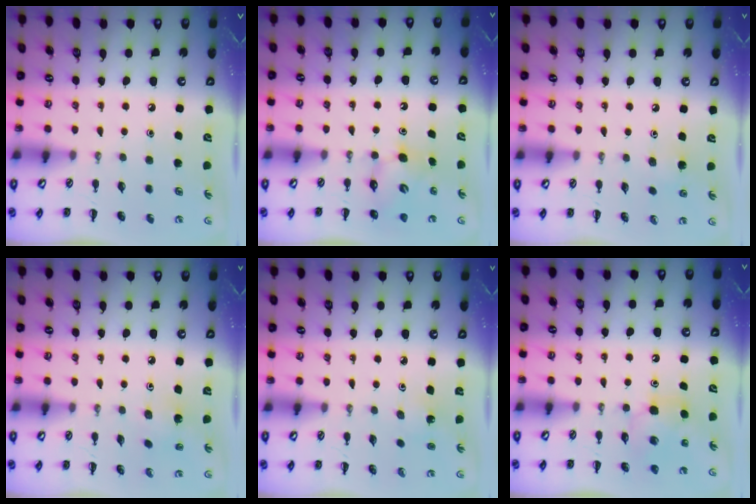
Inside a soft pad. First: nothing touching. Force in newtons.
{"total": 4.6, "press": 4.5, "slide": 0.9}
{"total": 3.6, "press": 3.6, "slide": 0.2}
{"total": 2.0, "press": 1.9, "slide": 0.8}
{"total": 2.1, "press": 2.0, "slide": 0.7}
{"total": 5.8, "press": 5.7, "slide": 1.1}